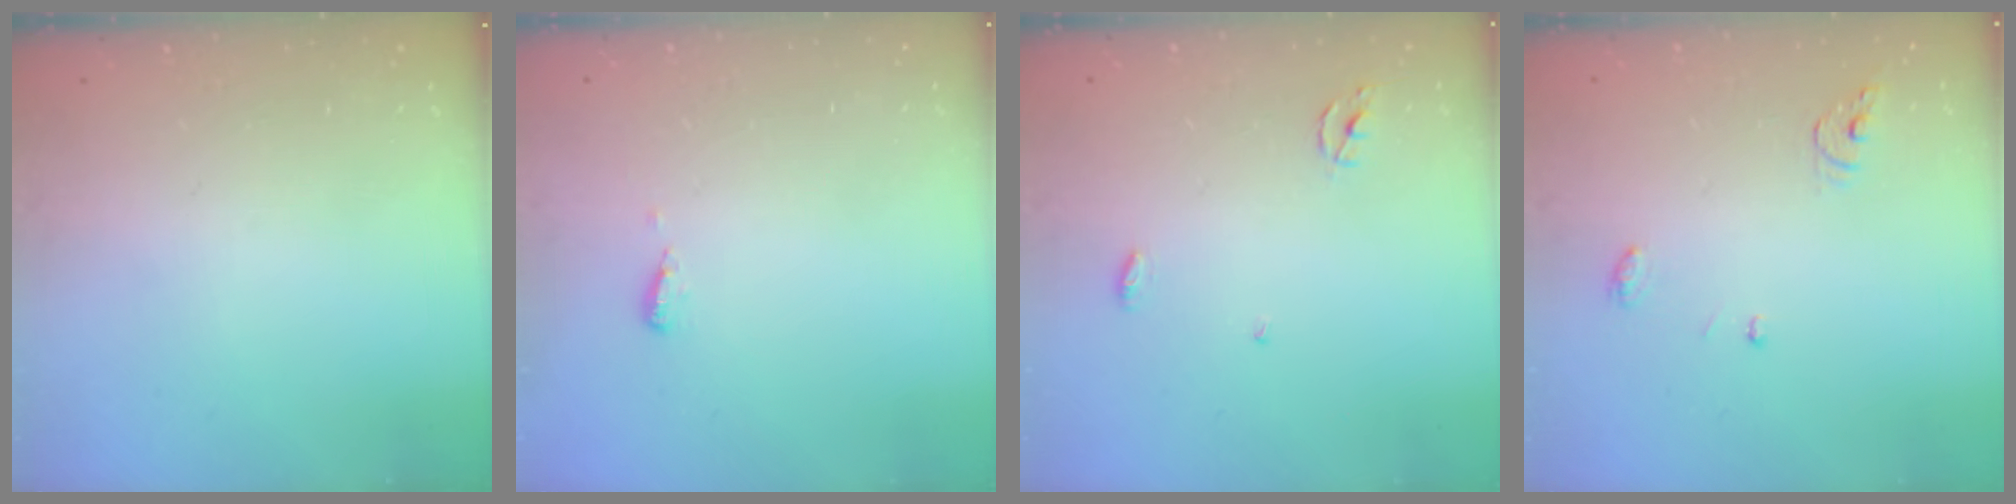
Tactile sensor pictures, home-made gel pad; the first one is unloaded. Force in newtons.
{"total": 4.7, "press": 4.7, "slide": 0.6}
{"total": 3.2, "press": 3.2, "slide": 0.2}
{"total": 4.0, "press": 3.9, "slide": 0.4}